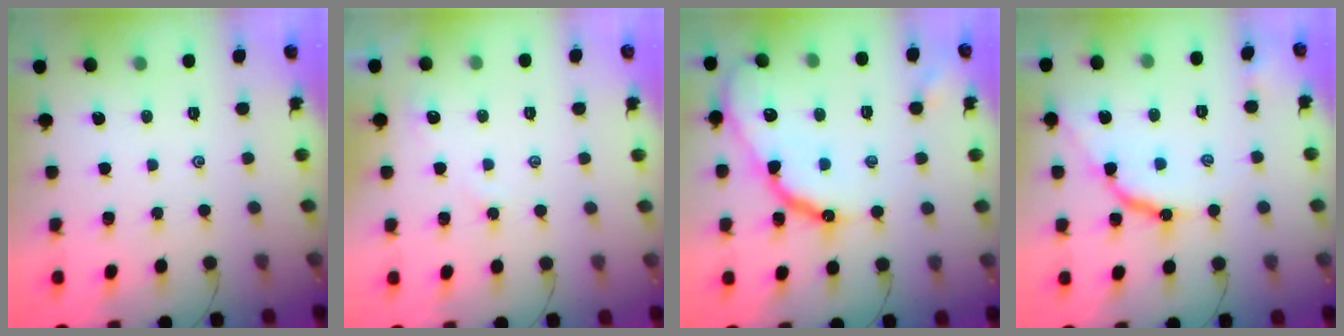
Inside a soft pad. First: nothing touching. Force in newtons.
{"total": 2.4, "press": 2.4, "slide": 0.4}
{"total": 16.0, "press": 15.9, "slide": 0.8}
{"total": 9.7, "press": 9.7, "slide": 0.3}